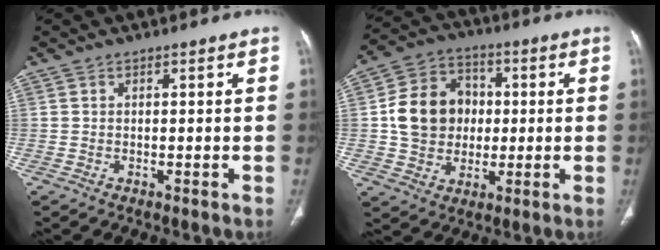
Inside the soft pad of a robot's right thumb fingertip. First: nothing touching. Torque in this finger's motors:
{"motor_torque": [1.50, 1.60, 0.64, -0.67, 0.38]}